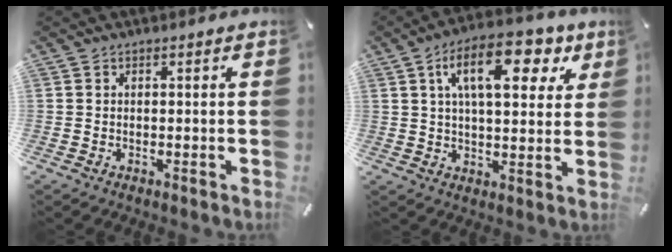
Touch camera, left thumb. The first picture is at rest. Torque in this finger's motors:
{"motor_torque": [0.79, 1.02, 1.85, -0.92, 0.52]}